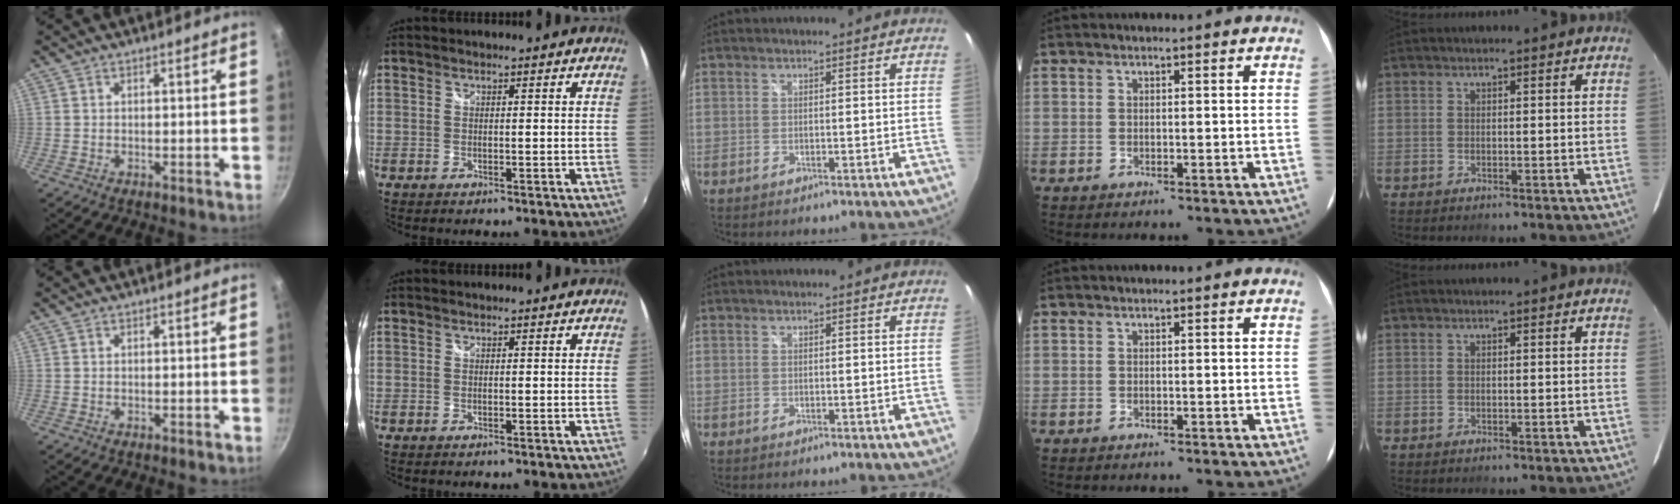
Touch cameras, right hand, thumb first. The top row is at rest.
{}